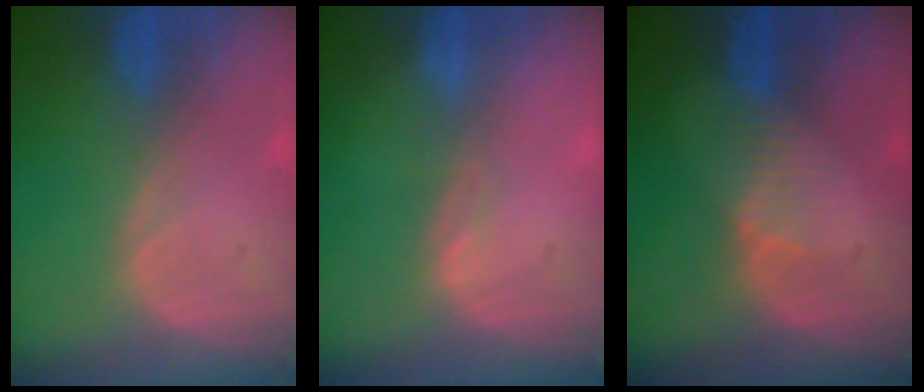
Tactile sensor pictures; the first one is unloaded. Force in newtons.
{"total": 1.0, "press": 0.7, "slide": 0.7}
{"total": 2.7, "press": 2.7, "slide": 0.3}